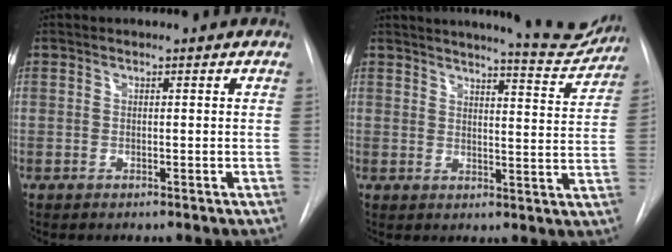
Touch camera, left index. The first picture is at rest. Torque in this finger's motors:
{"motor_torque": [0.35, -0.65, -0.09, -0.08]}